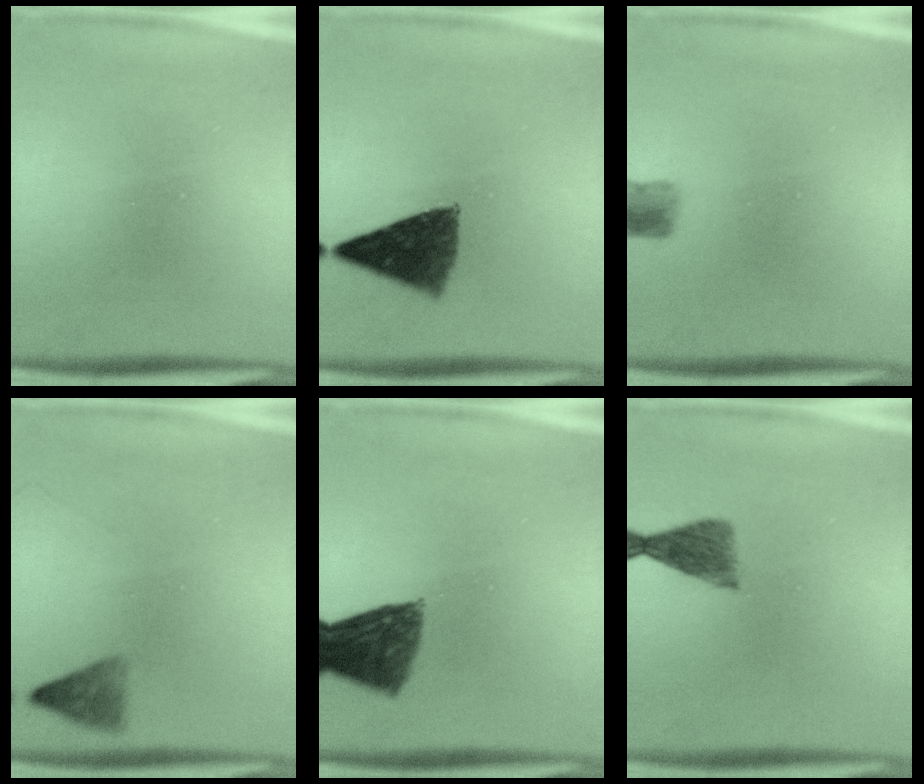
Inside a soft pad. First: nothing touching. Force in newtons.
{"total": 8.5}
{"total": 2.4}
{"total": 2.0}
{"total": 8.9}
{"total": 5.2}